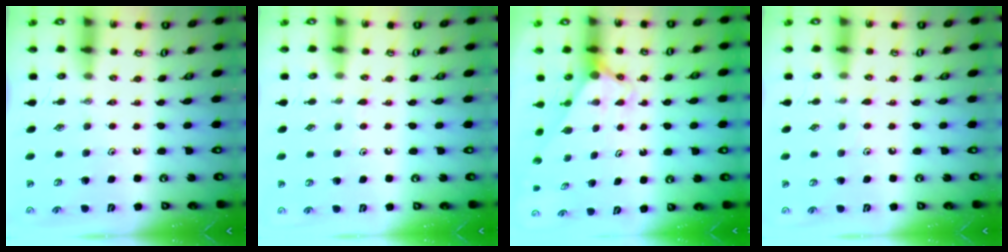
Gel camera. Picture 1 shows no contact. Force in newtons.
{"total": 4.7, "press": 4.7, "slide": 0.5}
{"total": 2.8, "press": 2.8, "slide": 0.0}
{"total": 2.5, "press": 2.4, "slide": 0.3}